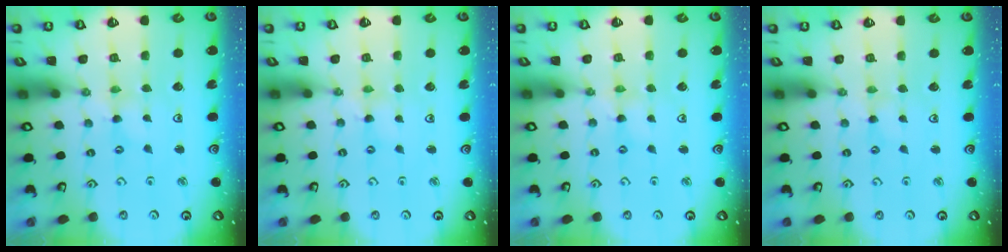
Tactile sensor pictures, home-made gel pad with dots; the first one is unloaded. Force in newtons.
{"total": 0.9, "press": 0.9, "slide": 0.2}
{"total": 1.1, "press": 1.1, "slide": 0.2}
{"total": 0.6, "press": 0.6, "slide": 0.2}